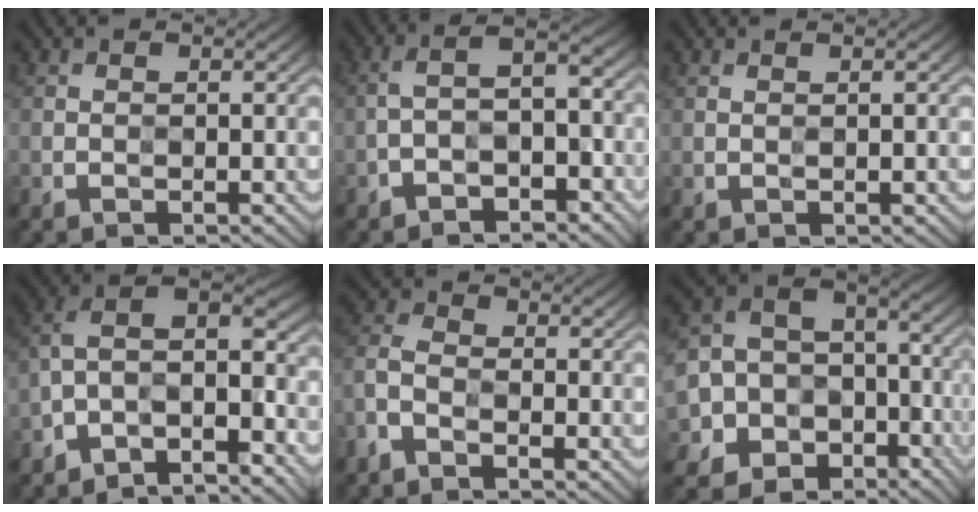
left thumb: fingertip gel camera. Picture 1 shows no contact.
{"total": 5.5, "force": [-3.0, 2.1, 4.1], "torque": [-0.071, 0.010, -0.059]}
{"total": 1.2, "force": [0.5, 0.1, 1.1], "torque": [-0.019, 0.001, 0.005]}
{"total": 11.3, "force": [-6.7, 4.0, 8.2], "torque": [-0.144, -0.006, -0.110]}
{"total": 3.9, "force": [-2.7, 1.8, 2.3], "torque": [-0.062, -0.004, -0.074]}
{"total": 13.5, "force": [-6.2, 10.9, 5.0], "torque": [-0.161, -0.029, -0.107]}